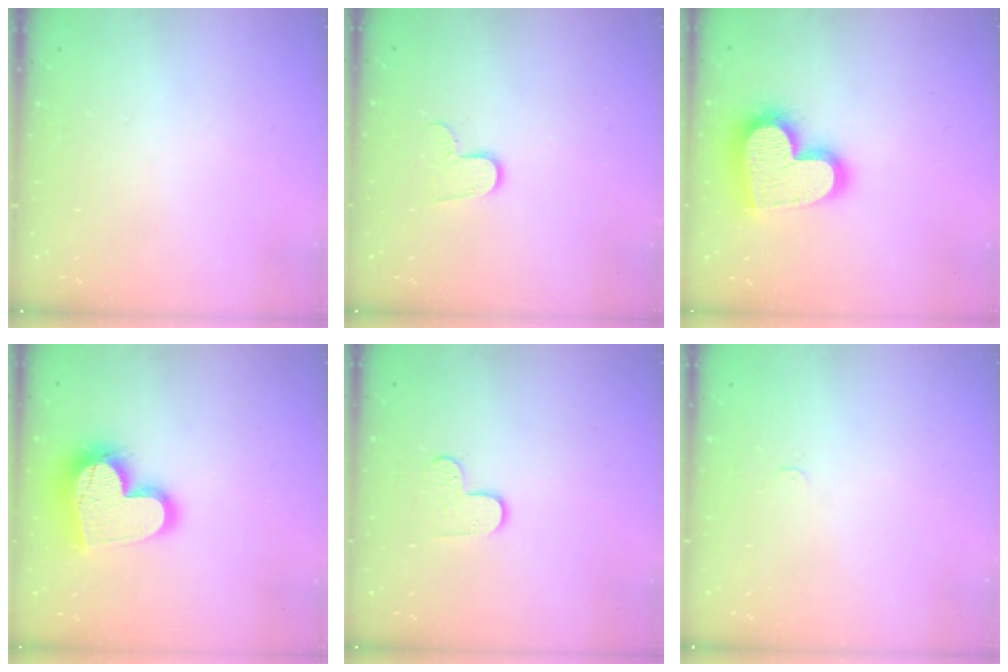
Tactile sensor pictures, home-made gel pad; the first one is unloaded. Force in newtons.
{"total": 6.4, "press": 6.4, "slide": 0.5}
{"total": 20.6, "press": 20.5, "slide": 1.4}
{"total": 18.7, "press": 18.6, "slide": 1.4}
{"total": 4.8, "press": 4.7, "slide": 0.5}
{"total": 2.4, "press": 2.4, "slide": 0.3}